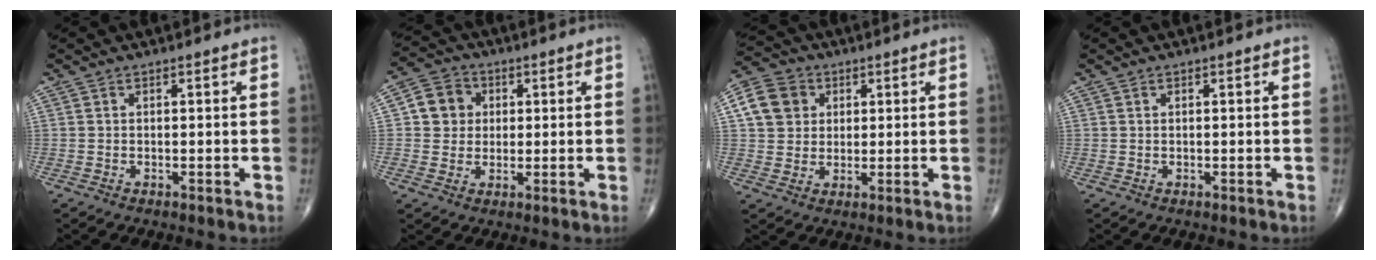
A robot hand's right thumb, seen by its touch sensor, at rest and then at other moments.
{"total": 7.1, "force": [1.2, 6.5, 2.6], "torque": [-0.018, 0.006, 0.011]}
{"total": 8.8, "force": [2.3, 7.7, 3.6], "torque": [-0.051, 0.002, 0.033]}
{"total": 0.0}